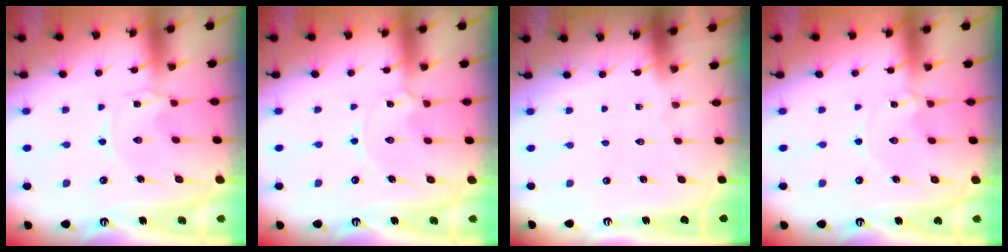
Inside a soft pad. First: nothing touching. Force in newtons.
{"total": 1.4, "press": 1.3, "slide": 0.1}
{"total": 0.0}
{"total": 0.7, "press": 0.7, "slide": 0.0}